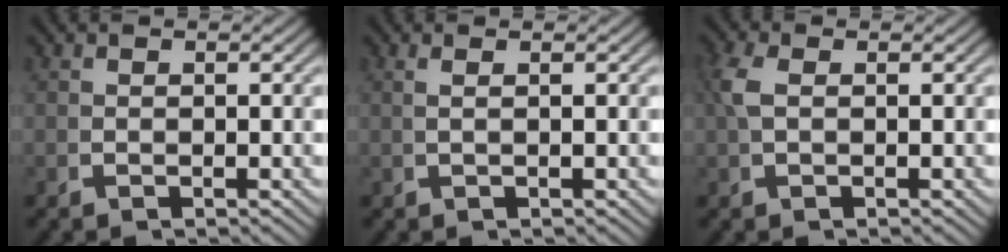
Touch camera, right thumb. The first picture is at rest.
{"total": 0.9, "force": [0.3, -0.7, 0.6], "torque": [-0.015, 0.003, 0.011]}
{"total": 1.4, "force": [0.5, 0.5, 1.2], "torque": [-0.041, 0.000, 0.015]}